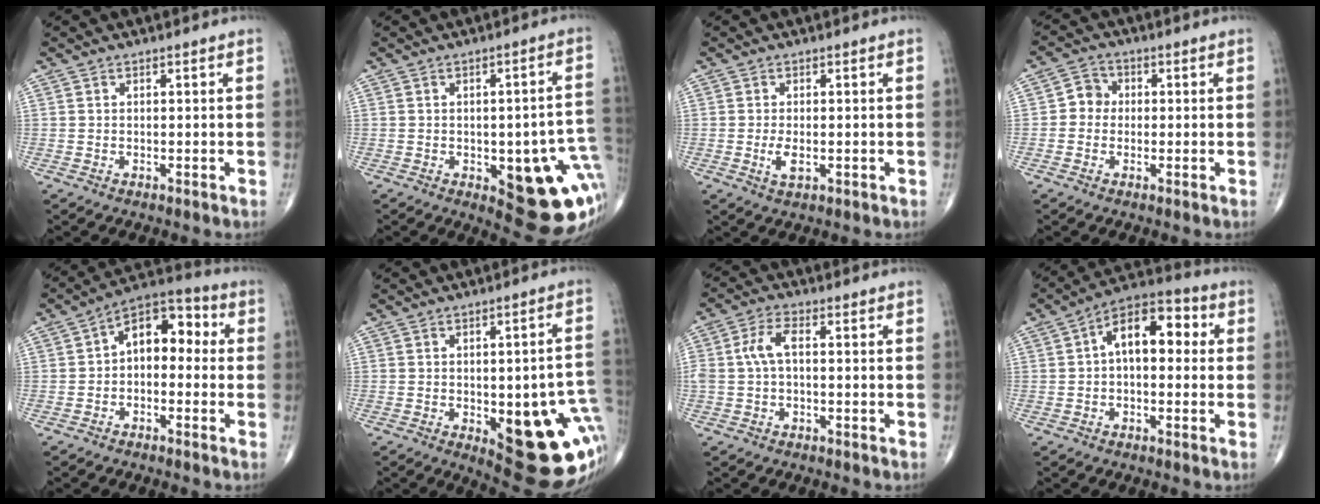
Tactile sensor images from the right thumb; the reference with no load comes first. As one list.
[{"total": 18.0, "force": [-3.8, 6.8, 16.2], "torque": [-0.149, 0.015, -0.018]}, {"total": 2.8, "force": [-0.5, 1.3, 2.4], "torque": [-0.051, -0.006, -0.010]}, {"total": 3.9, "force": [-0.2, 3.6, 1.5], "torque": [-0.002, 0.010, -0.015]}, {"total": 10.0, "force": [0.2, 6.3, 7.7], "torque": [-0.083, 0.041, -0.018]}, {"total": 20.4, "force": [-4.3, 7.3, 18.6], "torque": [-0.187, 0.009, -0.022]}, {"total": 5.0, "force": [0.2, 2.5, 4.4], "torque": [-0.104, 0.018, 0.001]}, {"total": 11.3, "force": [1.4, 6.3, 9.3], "torque": [-0.120, 0.037, 0.008]}]